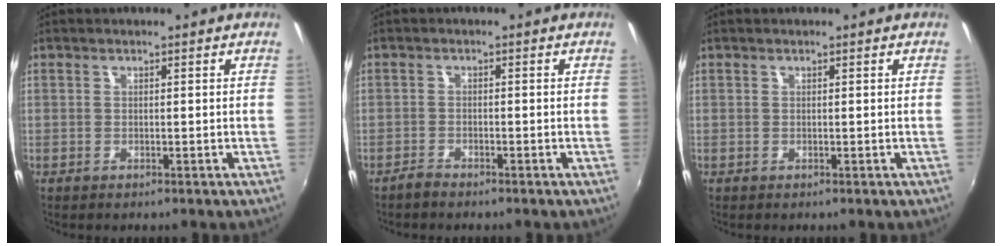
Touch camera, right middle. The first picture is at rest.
{"total": 1.8, "force": [-1.7, 0.2, 0.4], "torque": [-0.018, -0.001, -0.033]}
{"total": 0.0}